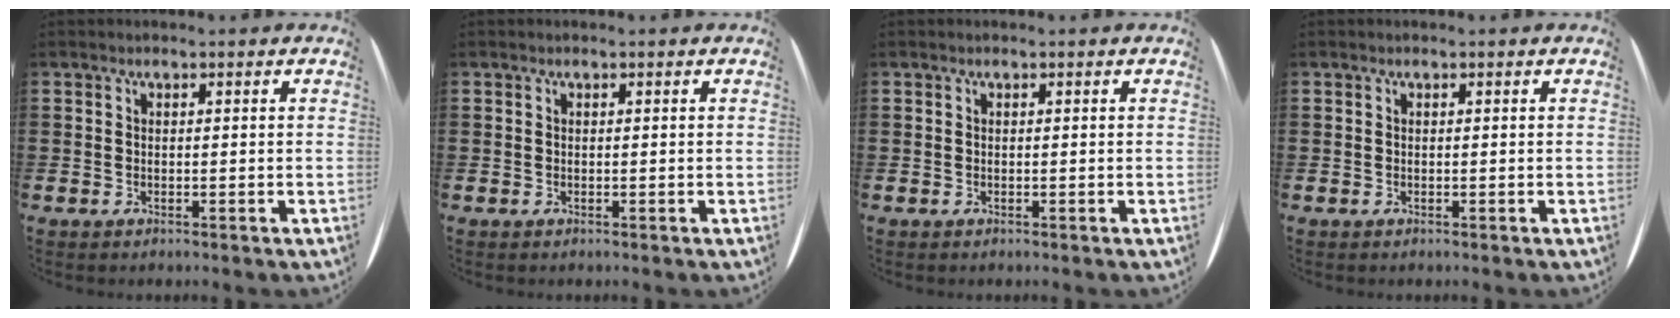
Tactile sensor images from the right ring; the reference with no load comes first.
{"total": 0.0}
{"total": 0.0}
{"total": 0.0}